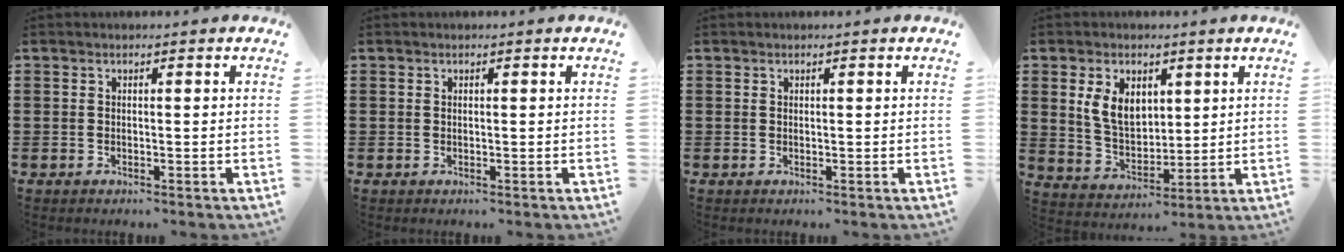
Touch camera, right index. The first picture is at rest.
{"total": 0.0}
{"total": 0.0}
{"total": 7.0, "force": [2.5, 4.5, 4.7], "torque": [-0.107, 0.007, 0.042]}